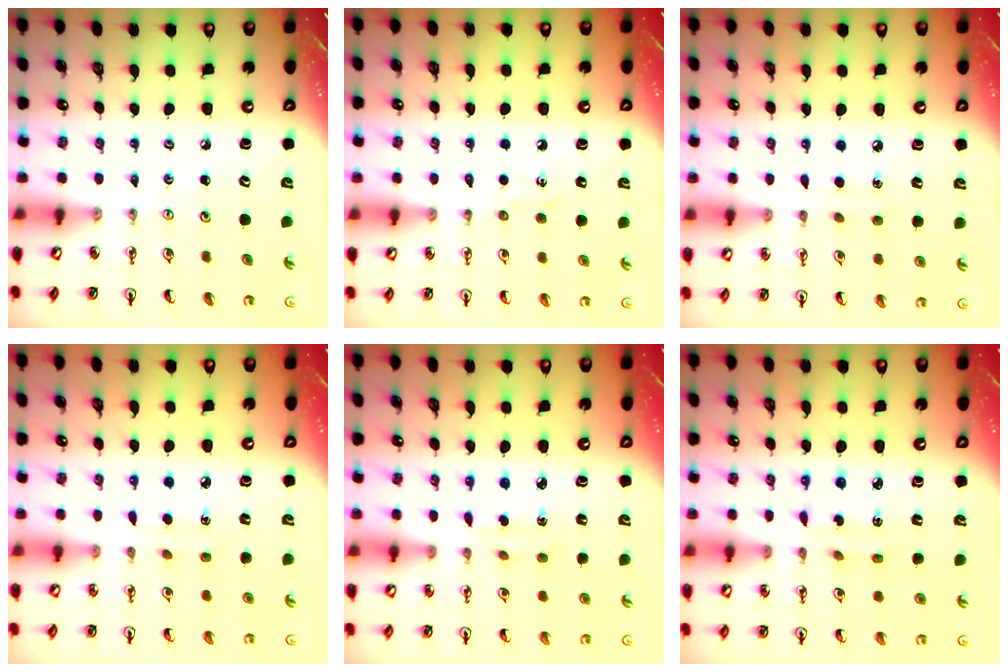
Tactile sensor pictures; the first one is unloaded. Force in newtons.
{"total": 4.6, "press": 4.6, "slide": 0.5}
{"total": 5.2, "press": 5.1, "slide": 0.6}
{"total": 4.3, "press": 4.3, "slide": 0.4}
{"total": 3.2, "press": 3.2, "slide": 0.5}
{"total": 3.3, "press": 3.3, "slide": 0.7}